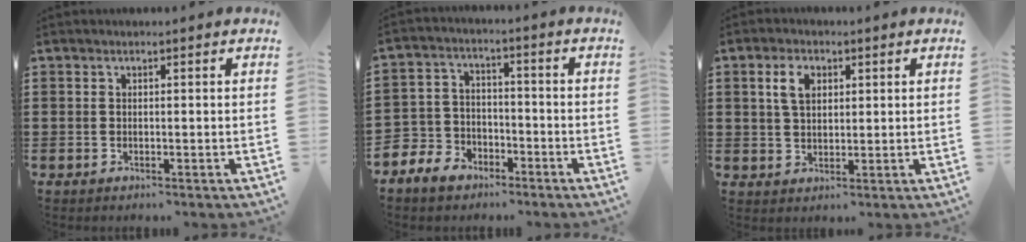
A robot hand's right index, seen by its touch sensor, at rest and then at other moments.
{"total": 5.1, "force": [-3.9, 3.3, 0.6], "torque": [-0.047, 0.005, -0.086]}
{"total": 4.4, "force": [1.5, 2.7, 3.1], "torque": [-0.072, 0.014, 0.025]}